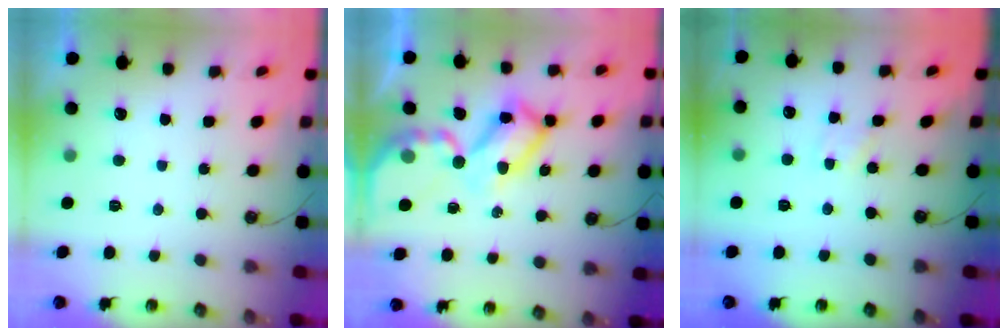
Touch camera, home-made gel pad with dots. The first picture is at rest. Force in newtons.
{"total": 14.4, "press": 14.4, "slide": 1.3}
{"total": 1.5, "press": 1.4, "slide": 0.3}